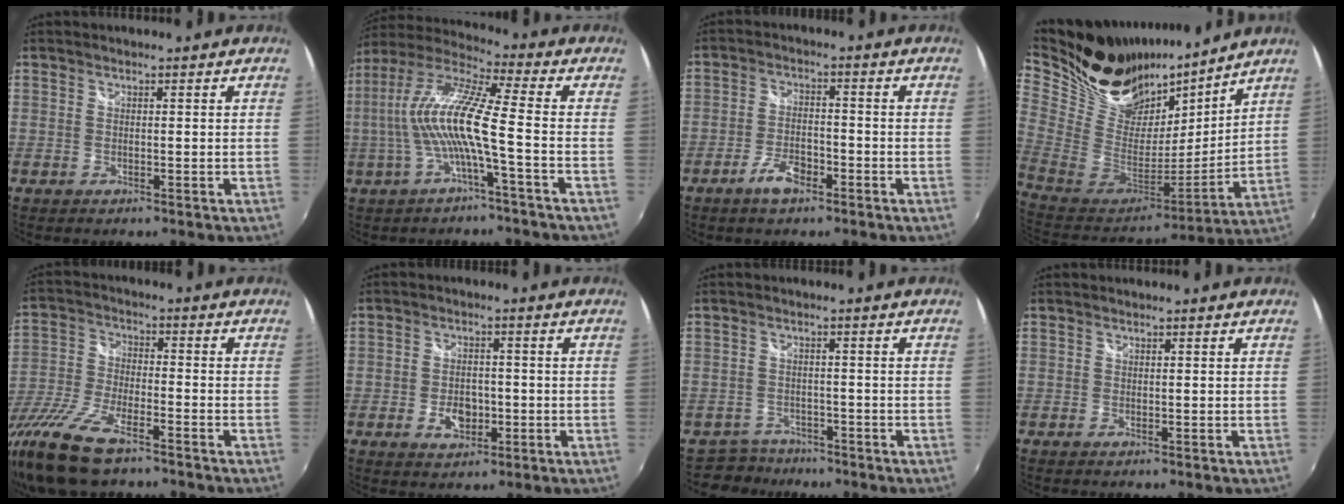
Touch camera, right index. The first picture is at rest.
{"total": 12.8, "force": [-2.3, 0.4, 12.6], "torque": [-0.235, 0.004, -0.042]}
{"total": 5.4, "force": [-3.5, 2.2, 3.4], "torque": [-0.076, 0.000, -0.062]}
{"total": 28.8, "force": [21.6, 13.5, 13.4], "torque": [-0.312, 0.027, 0.379]}
{"total": 15.2, "force": [-10.8, 4.5, 9.6], "torque": [-0.212, -0.042, -0.212]}
{"total": 5.1, "force": [-1.6, 3.6, 3.3], "torque": [-0.065, 0.001, -0.023]}
{"total": 4.4, "force": [-3.5, 2.6, -0.5], "torque": [-0.005, 0.006, -0.061]}
{"total": 0.0}